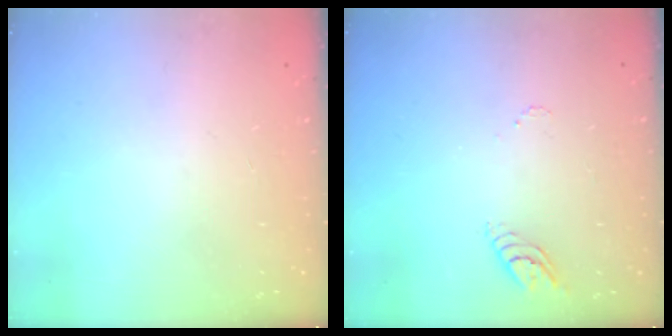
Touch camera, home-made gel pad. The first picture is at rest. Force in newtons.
{"total": 4.2, "press": 4.1, "slide": 0.3}